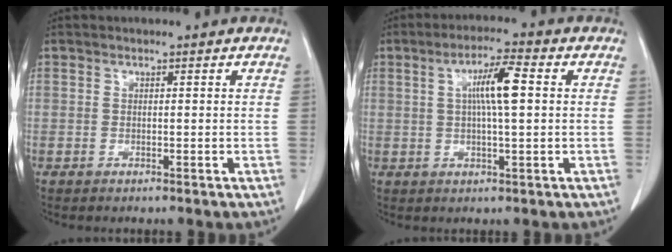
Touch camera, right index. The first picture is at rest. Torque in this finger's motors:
{"motor_torque": [1.10, 0.12, 0.55, 0.14]}